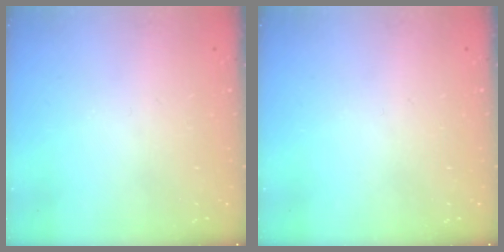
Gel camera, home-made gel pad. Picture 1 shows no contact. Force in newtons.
{"total": 0.0}